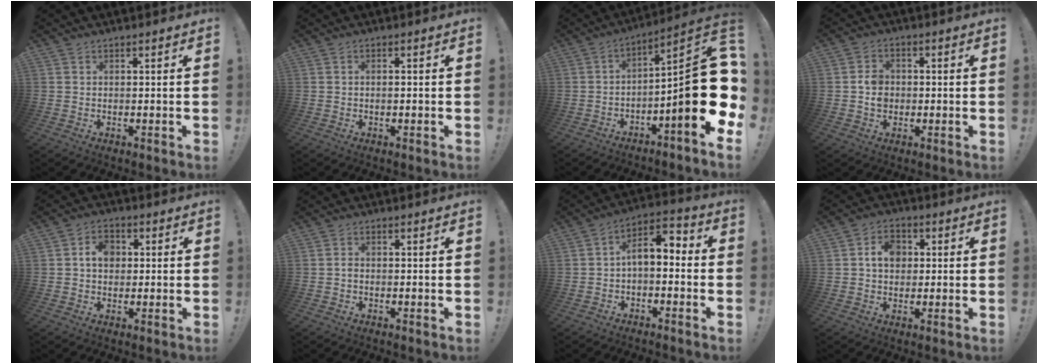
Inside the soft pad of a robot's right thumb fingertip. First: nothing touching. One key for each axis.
{"total": 0.6, "fx": -0.1, "fy": 0.2, "fz": 0.5, "tx": -0.011, "ty": 0.001, "tz": -0.001}
{"total": 19.5, "fx": -3.6, "fy": 3.3, "fz": 18.9, "tx": -0.273, "ty": 0.014, "tz": -0.056}
{"total": 5.0, "fx": -0.7, "fy": 4.2, "fz": 2.5, "tx": -0.029, "ty": 0.007, "tz": -0.014}
{"total": 6.3, "fx": 1.0, "fy": 4.8, "fz": 3.9, "tx": -0.062, "ty": 0.007, "tz": 0.017}
{"total": 1.0, "fx": -0.7, "fy": 0.4, "fz": 0.6, "tx": -0.015, "ty": 0.004, "tz": -0.013}
{"total": 6.5, "fx": -0.6, "fy": 3.8, "fz": 5.3, "tx": -0.087, "ty": 0.010, "tz": -0.005}
{"total": 7.2, "fx": 1.3, "fy": 5.6, "fz": 4.3, "tx": -0.063, "ty": 0.006, "tz": 0.022}